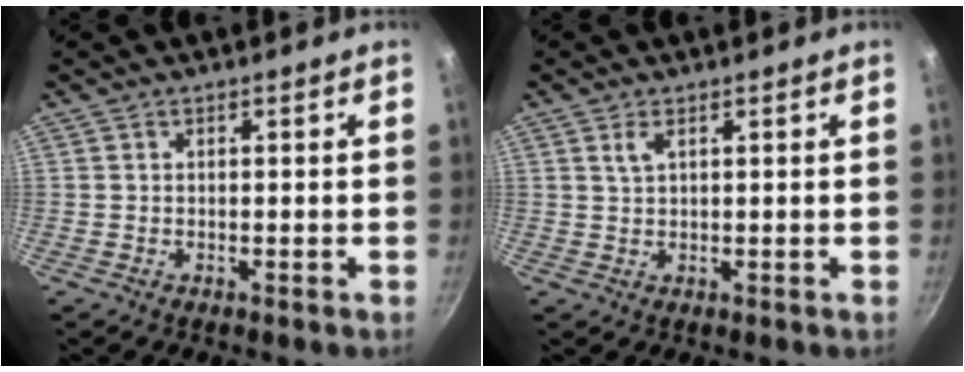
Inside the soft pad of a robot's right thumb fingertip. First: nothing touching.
{"total": 1.7, "force": [1.0, 0.6, 1.3], "torque": [-0.031, 0.002, 0.026]}